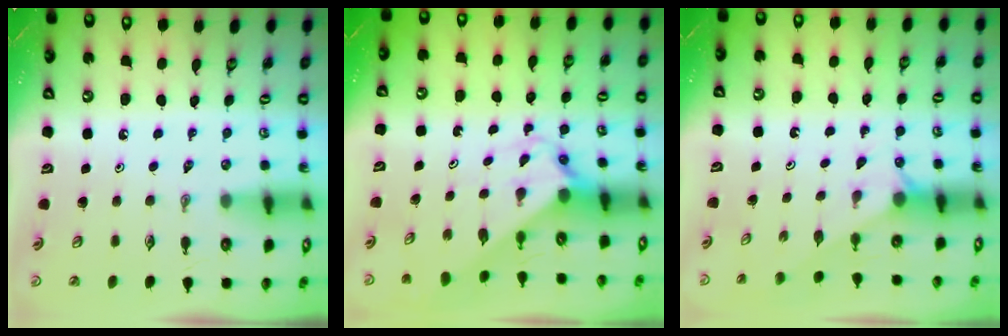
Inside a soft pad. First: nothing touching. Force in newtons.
{"total": 2.2, "press": 2.2, "slide": 0.1}
{"total": 1.5, "press": 1.4, "slide": 0.2}